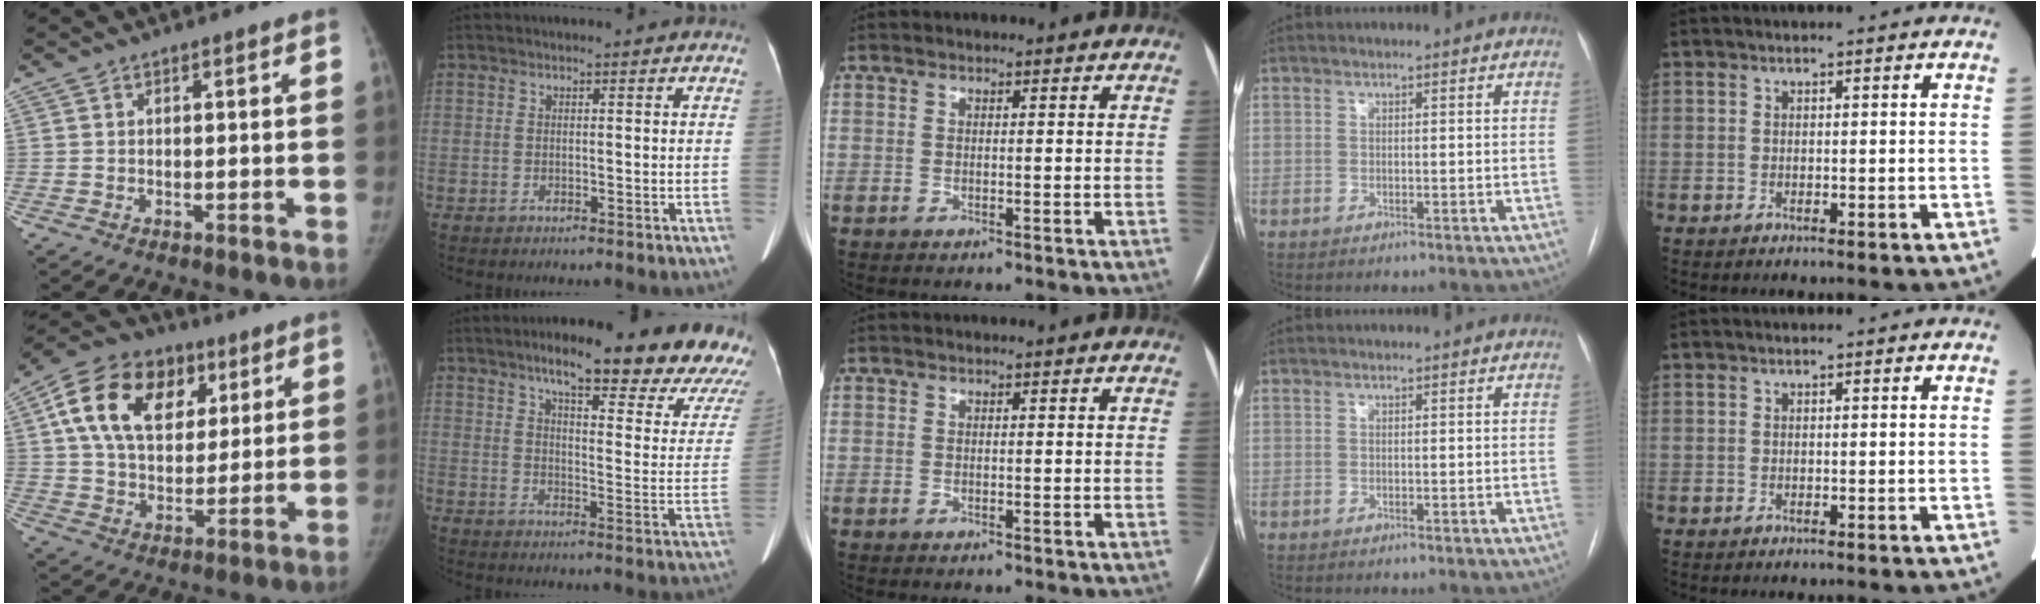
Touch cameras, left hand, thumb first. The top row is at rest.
{"thumb": {"total": 20.4, "force": [7.4, 13.9, 13.0], "torque": [-0.210, 0.005, 0.122]}, "index": {"total": 22.8, "force": [18.5, 4.0, 12.6], "torque": [-0.154, -0.038, 0.216]}}